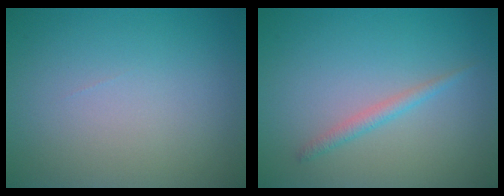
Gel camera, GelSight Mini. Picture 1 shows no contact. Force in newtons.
{"total": 1.3, "press": 1.3, "slide": 0.1}